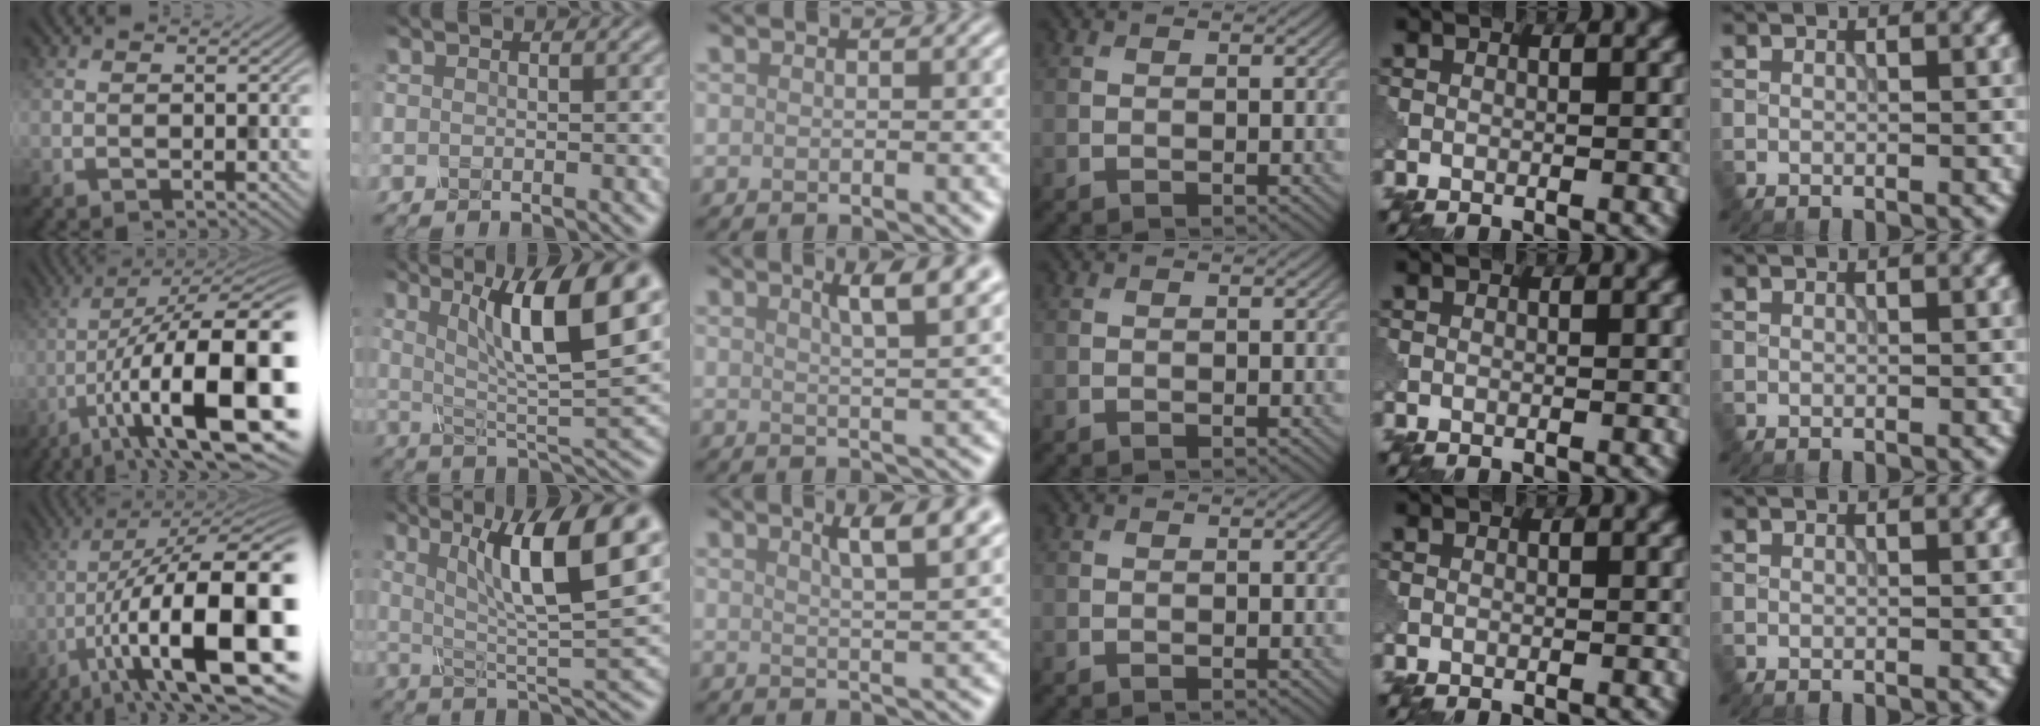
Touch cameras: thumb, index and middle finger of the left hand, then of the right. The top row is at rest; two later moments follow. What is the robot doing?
{"motion": "shake", "object": "plastic piggy bank"}